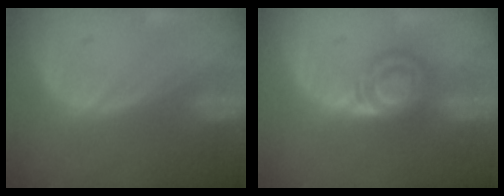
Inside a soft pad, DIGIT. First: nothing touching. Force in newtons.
{"total": 6.1, "press": 5.5, "slide": 2.5}